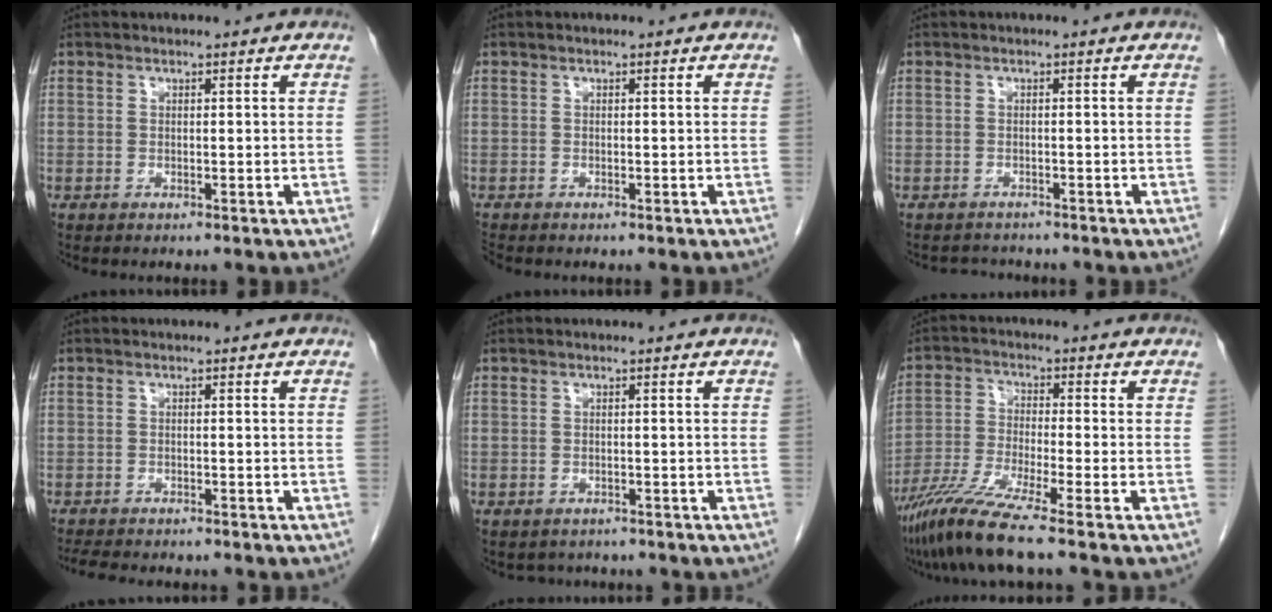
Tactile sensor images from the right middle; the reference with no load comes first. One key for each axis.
{"total": 0.6, "fx": -0.6, "fy": 0.0, "fz": 0.0, "tx": -0.007, "ty": -0.003, "tz": -0.014}
{"total": 2.2, "fx": -2.1, "fy": 0.7, "fz": -0.4, "tx": 0.002, "ty": -0.007, "tz": -0.033}
{"total": 6.9, "fx": -6.0, "fy": 1.5, "fz": 3.0, "tx": -0.048, "ty": -0.010, "tz": -0.087}
{"total": 2.4, "fx": -2.1, "fy": 1.2, "fz": 0.1, "tx": -0.007, "ty": -0.001, "tz": -0.028}
{"total": 9.2, "fx": -7.0, "fy": -1.4, "fz": 5.8, "tx": -0.115, "ty": -0.037, "tz": -0.134}